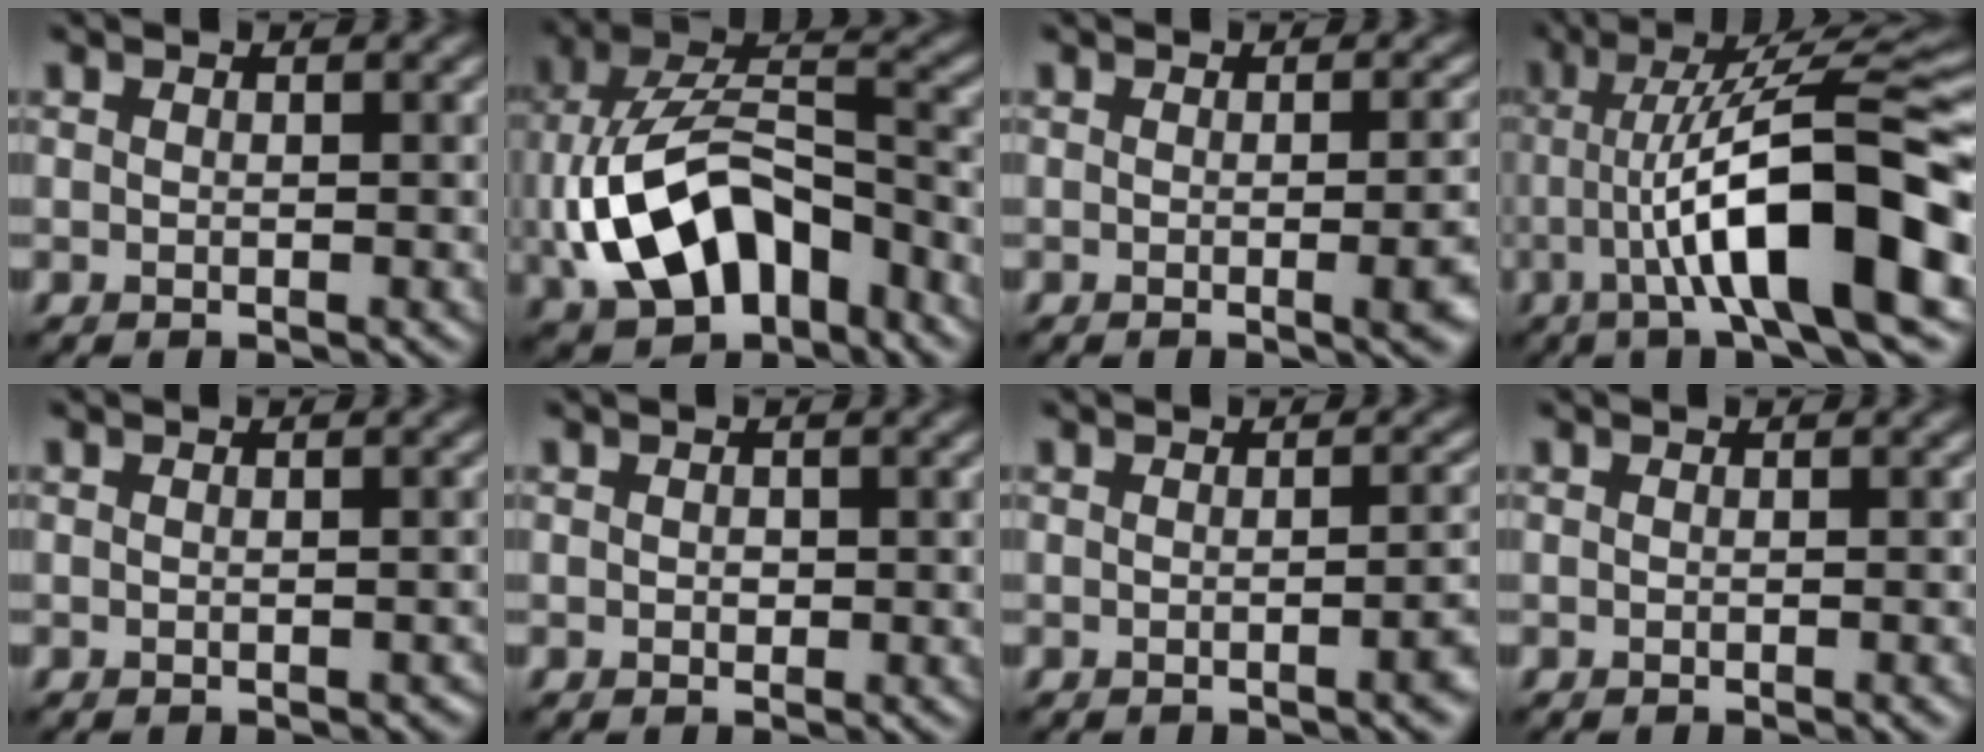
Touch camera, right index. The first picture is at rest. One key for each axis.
{"total": 10.7, "fx": -3.0, "fy": 6.4, "fz": 8.0, "tx": -0.159, "ty": 0.002, "tz": -0.055}
{"total": 5.4, "fx": -0.8, "fy": 2.1, "fz": 4.9, "tx": -0.038, "ty": -0.004, "tz": -0.007}
{"total": 13.0, "fx": -1.8, "fy": 2.7, "fz": 12.6, "tx": -0.171, "ty": 0.022, "tz": -0.035}
{"total": 0.7, "fx": -0.5, "fy": 0.2, "fz": 0.5, "tx": -0.006, "ty": -0.001, "tz": -0.005}
{"total": 0.5, "fx": 0.0, "fy": 0.5, "fz": 0.3, "tx": -0.003, "ty": -0.002, "tz": -0.001}
{"total": 2.9, "fx": -0.8, "fy": 1.0, "fz": 2.6, "tx": -0.021, "ty": 0.004, "tz": -0.010}
{"total": 0.7, "fx": -0.3, "fy": 0.1, "fz": 0.6, "tx": -0.006, "ty": 0.000, "tz": -0.005}